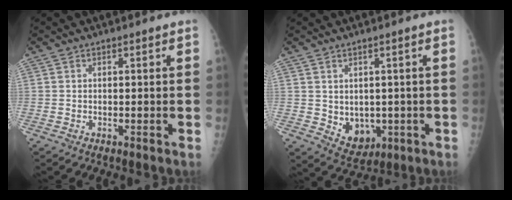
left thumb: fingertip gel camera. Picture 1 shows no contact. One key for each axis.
{"total": 6.8, "fx": -0.9, "fy": 5.2, "fz": 4.3, "tx": -0.037, "ty": -0.004, "tz": 0.008}